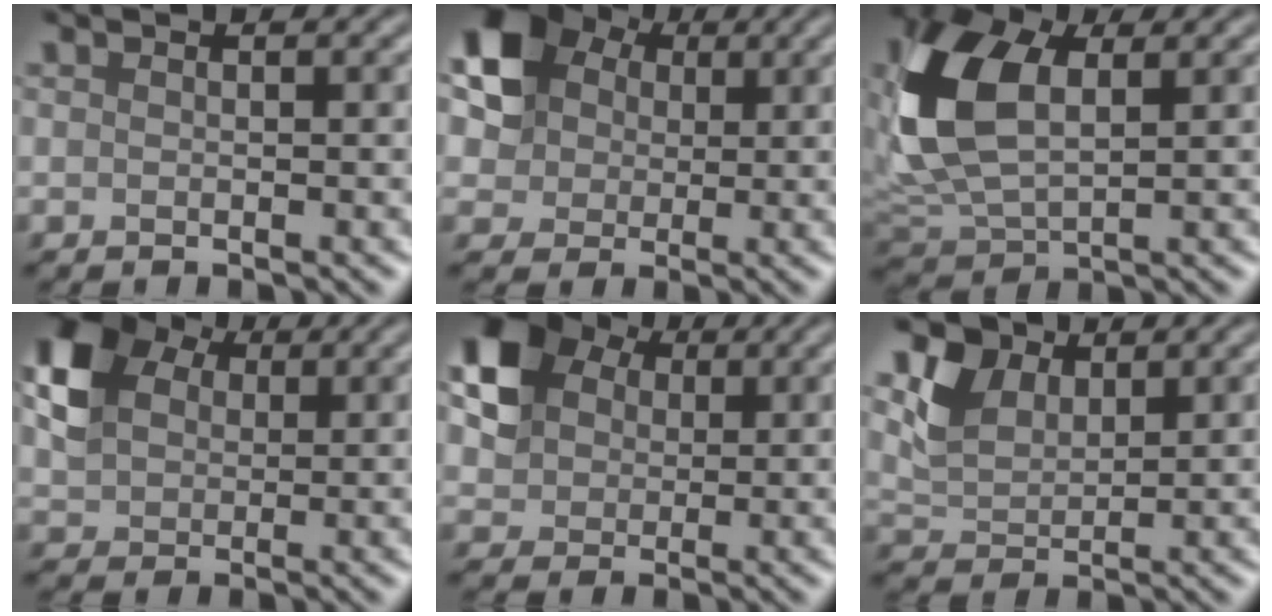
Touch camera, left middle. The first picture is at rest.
{"total": 10.1, "force": [3.5, 8.2, 4.8], "torque": [-0.115, 0.032, 0.056]}
{"total": 9.9, "force": [2.4, 5.9, 7.5], "torque": [-0.180, 0.008, 0.041]}
{"total": 6.2, "force": [2.1, 4.7, 3.5], "torque": [-0.090, 0.010, 0.032]}
{"total": 8.6, "force": [3.0, 6.8, 4.2], "torque": [-0.104, 0.028, 0.041]}
{"total": 4.8, "force": [3.1, 2.9, 2.1], "torque": [-0.062, 0.004, 0.060]}